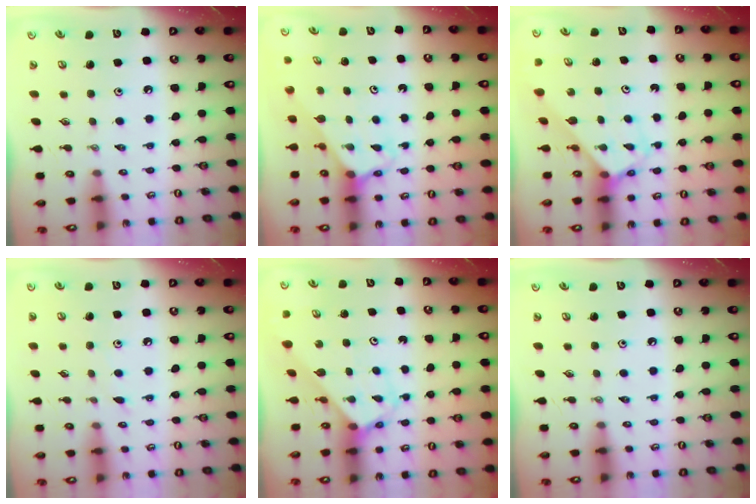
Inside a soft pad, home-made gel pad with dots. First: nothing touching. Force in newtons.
{"total": 2.6, "press": 2.6, "slide": 0.2}
{"total": 2.7, "press": 2.7, "slide": 0.2}
{"total": 4.9, "press": 4.9, "slide": 0.5}
{"total": 2.8, "press": 2.8, "slide": 0.2}
{"total": 0.0}